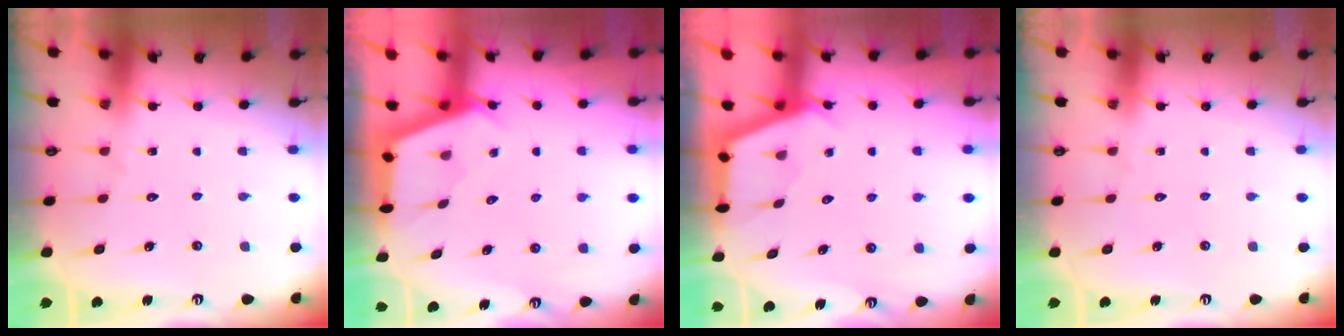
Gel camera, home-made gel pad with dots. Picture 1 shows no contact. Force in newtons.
{"total": 2.5, "press": 2.5, "slide": 0.3}
{"total": 2.8, "press": 2.8, "slide": 0.4}
{"total": 0.0}